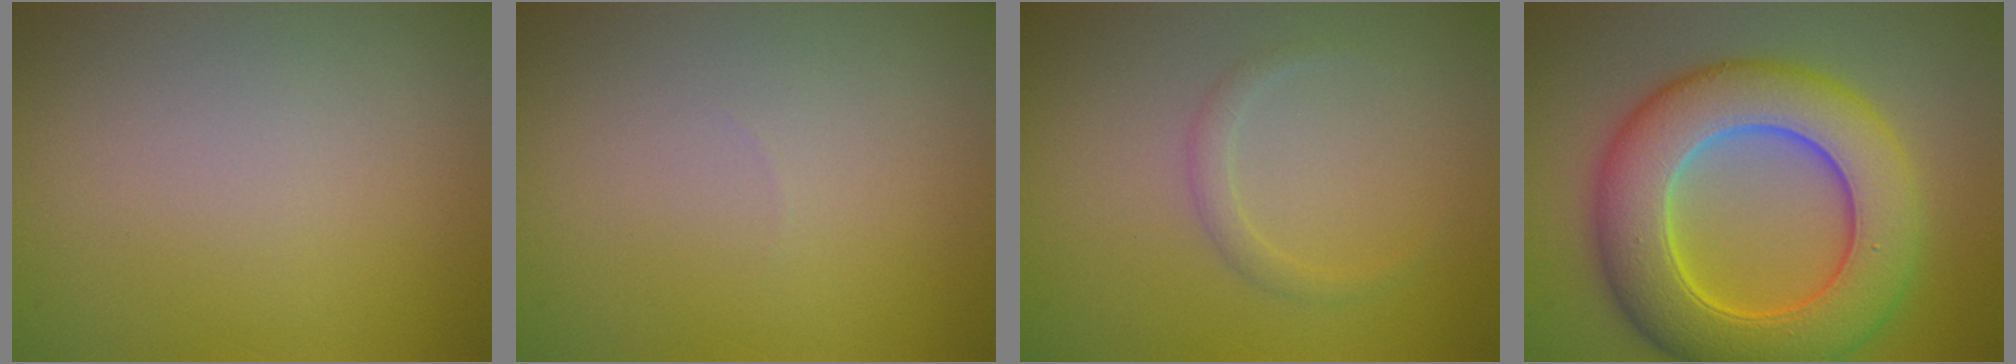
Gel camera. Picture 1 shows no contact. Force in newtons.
{"total": 0.0}
{"total": 1.2, "press": 1.2, "slide": 0.1}
{"total": 10.4, "press": 10.4, "slide": 0.2}